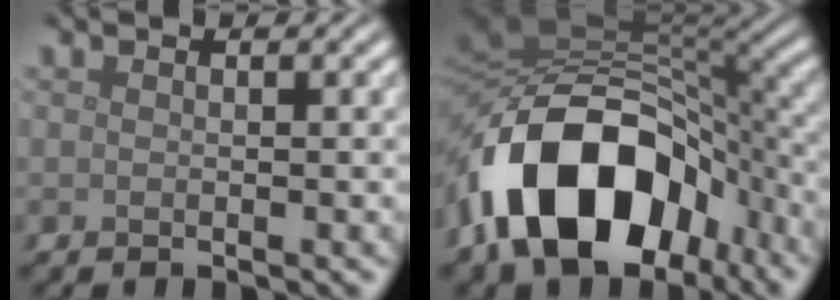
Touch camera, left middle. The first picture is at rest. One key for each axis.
{"total": 15.3, "fx": -6.5, "fy": 9.6, "fz": 9.9, "tx": -0.171, "ty": 0.005, "tz": -0.117}